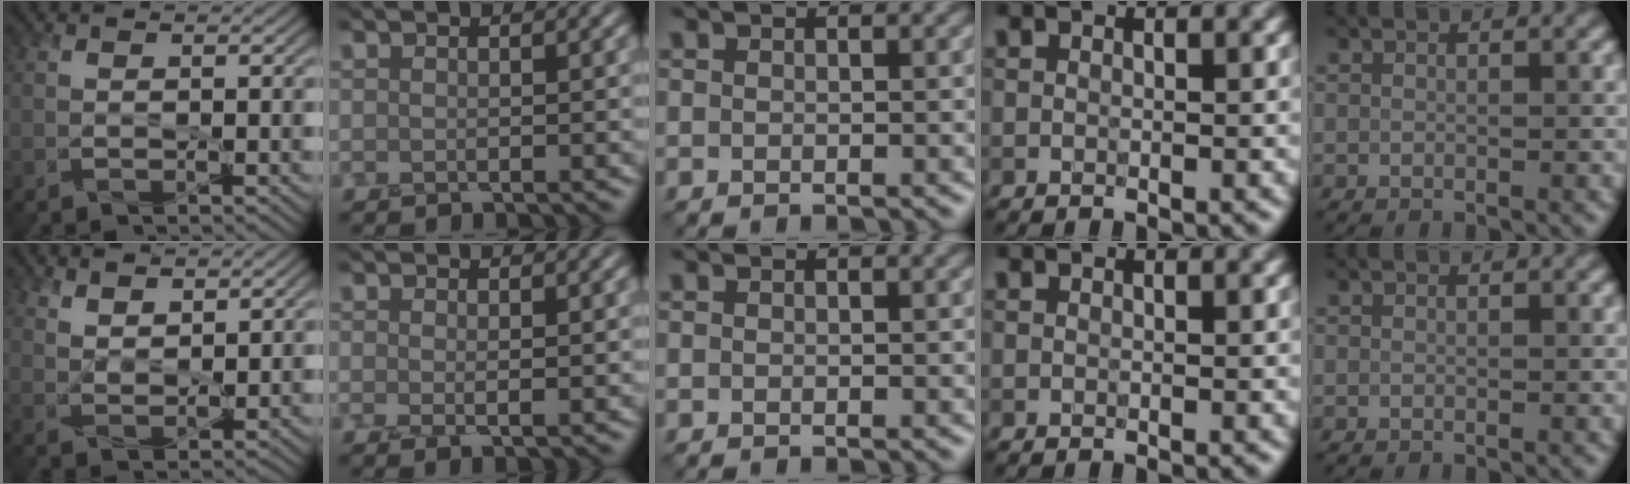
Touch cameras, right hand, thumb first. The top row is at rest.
{"thumb": {"total": 3.8, "force": [3.2, 1.3, 1.7], "torque": [-0.040, -0.008, 0.074]}, "index": {"total": 1.1, "force": [0.1, 0.3, 1.0], "torque": [-0.017, -0.005, 0.004]}}